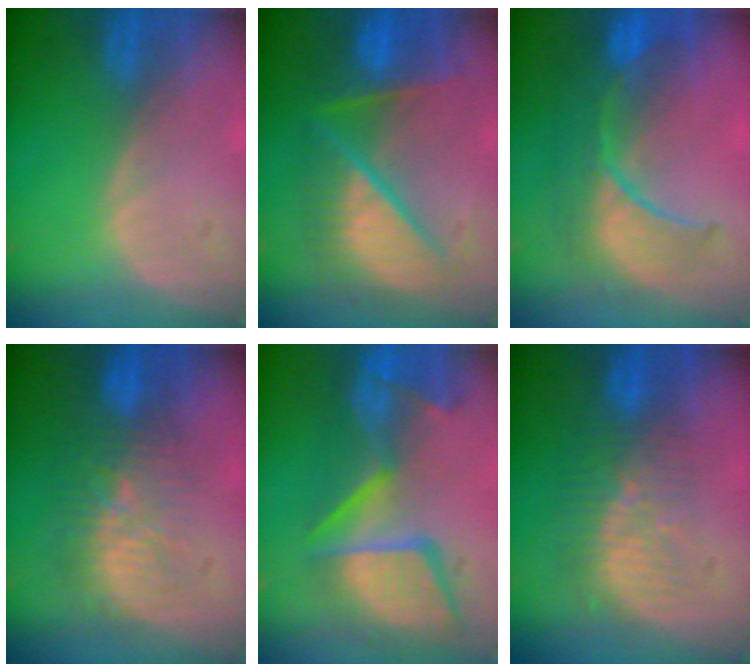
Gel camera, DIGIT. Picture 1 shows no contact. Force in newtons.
{"total": 10.7, "press": 10.6, "slide": 1.4}
{"total": 10.4, "press": 9.2, "slide": 5.0}
{"total": 9.3, "press": 8.6, "slide": 3.6}
{"total": 13.7, "press": 11.3, "slide": 7.8}
{"total": 8.5, "press": 7.6, "slide": 3.8}